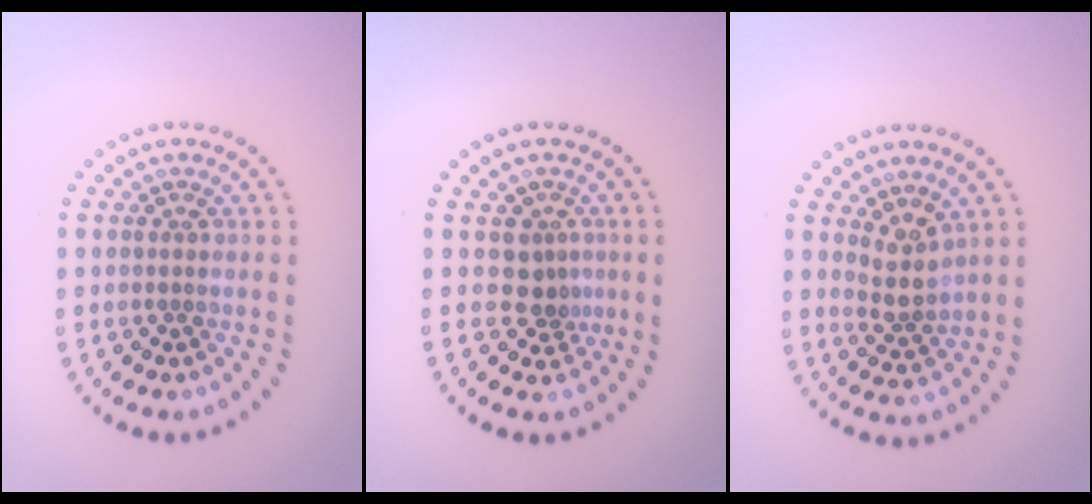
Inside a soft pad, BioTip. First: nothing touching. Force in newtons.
{"total": 2.4, "press": 1.8, "slide": 1.5}
{"total": 2.5, "press": 2.0, "slide": 1.4}